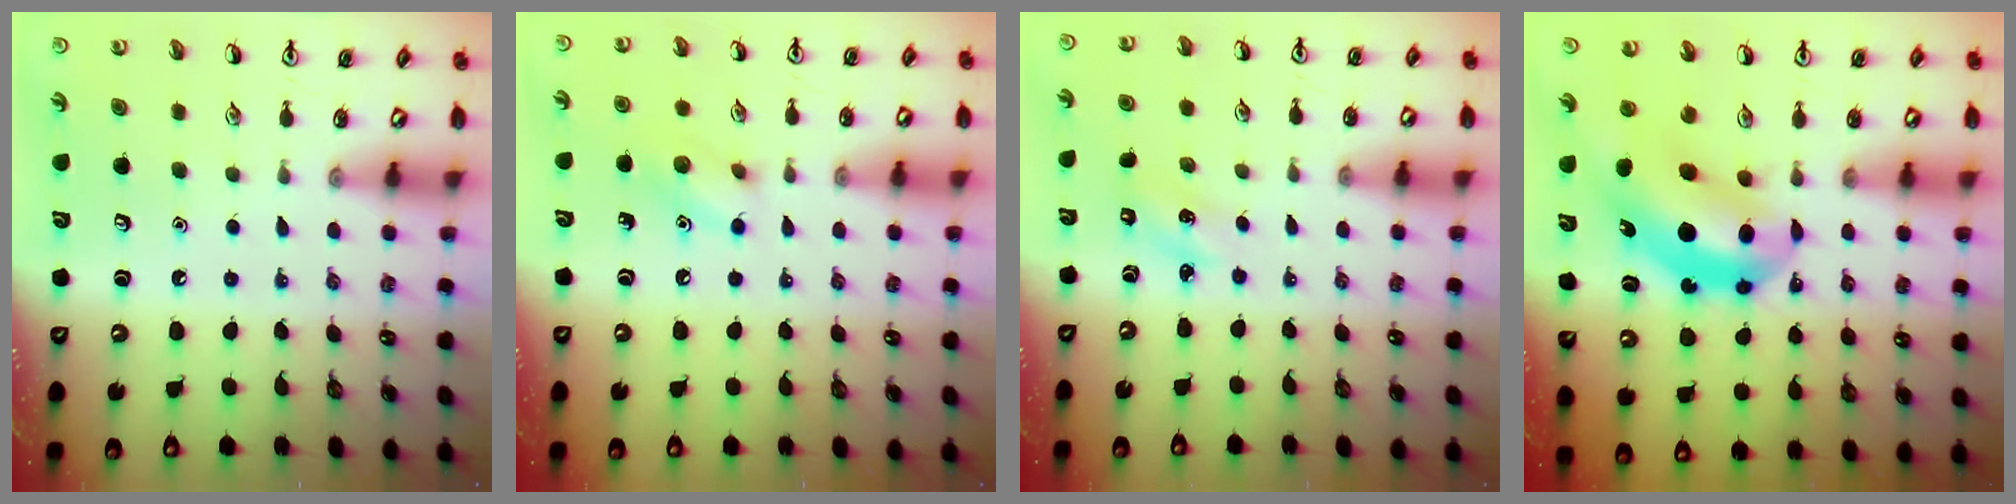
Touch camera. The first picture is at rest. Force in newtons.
{"total": 7.9, "press": 7.8, "slide": 0.9}
{"total": 1.4, "press": 1.3, "slide": 0.5}
{"total": 10.4, "press": 10.0, "slide": 3.0}